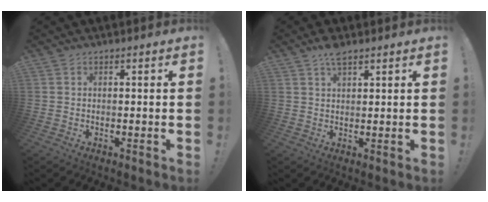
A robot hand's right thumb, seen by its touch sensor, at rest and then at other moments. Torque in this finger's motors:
{"motor_torque": [0.10, 0.08, -0.02, -0.23, 0.12]}